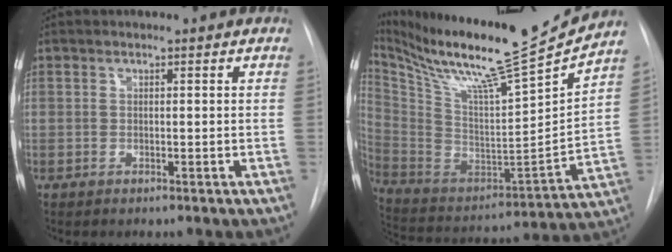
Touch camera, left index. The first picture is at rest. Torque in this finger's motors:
{"motor_torque": [0.08, -0.45, 0.18, 0.11]}